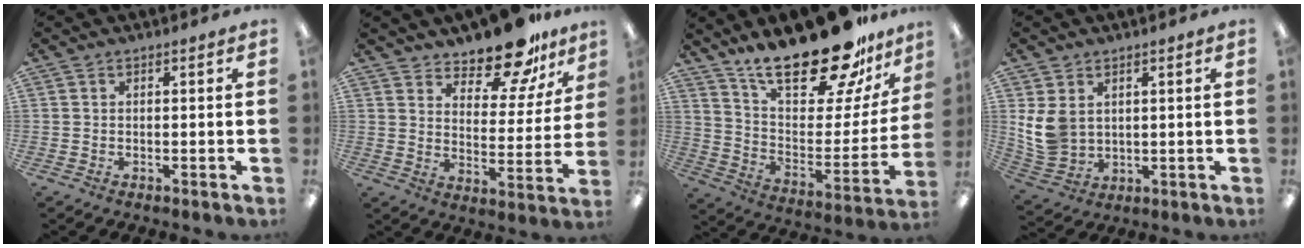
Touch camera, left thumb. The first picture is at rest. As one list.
[{"total": 14.8, "force": [12.7, 5.2, 5.5], "torque": [-0.085, -0.094, 0.225]}, {"total": 26.3, "force": [20.3, 8.7, 14.2], "torque": [-0.206, -0.137, 0.341]}, {"total": 8.4, "force": [2.5, 6.6, 4.6], "torque": [-0.112, -0.002, 0.052]}]